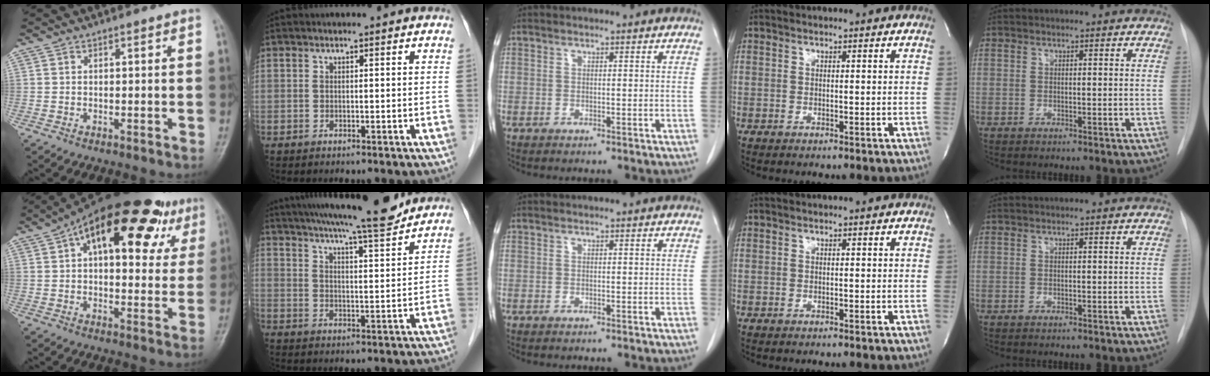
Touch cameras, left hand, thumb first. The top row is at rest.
{"thumb": {"total": 25.2, "force": [11.4, 11.4, 19.4], "torque": [-0.257, 0.019, 0.160]}, "index": {"total": 15.6, "force": [13.8, 0.2, 7.2], "torque": [-0.116, -0.001, 0.199]}}